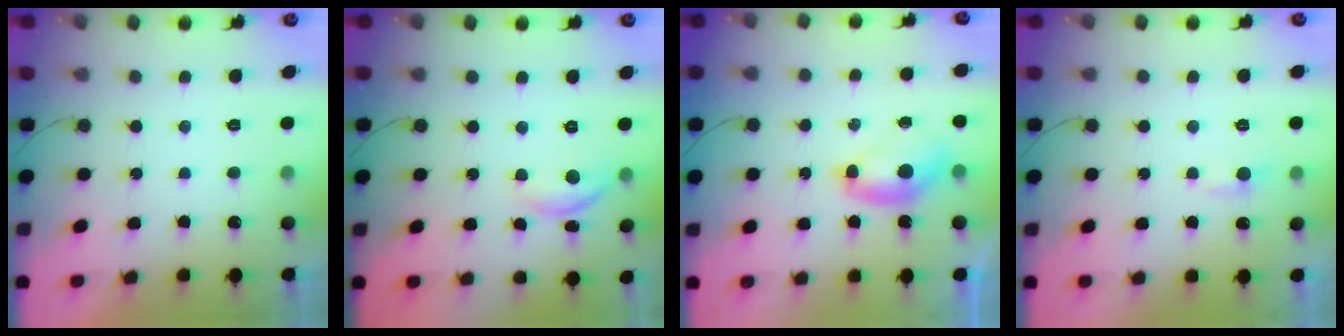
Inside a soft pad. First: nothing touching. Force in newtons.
{"total": 6.9, "press": 6.8, "slide": 0.7}
{"total": 7.2, "press": 7.2, "slide": 0.7}
{"total": 4.1, "press": 4.0, "slide": 0.5}